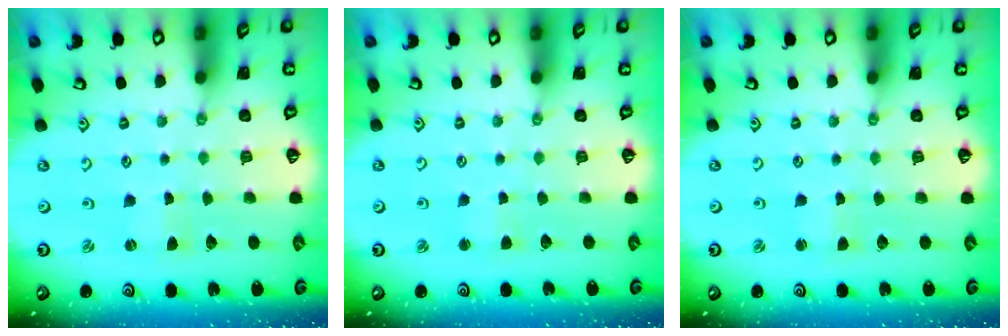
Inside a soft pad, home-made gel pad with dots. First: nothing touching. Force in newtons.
{"total": 1.9, "press": 1.9, "slide": 0.3}
{"total": 1.9, "press": 1.9, "slide": 0.4}